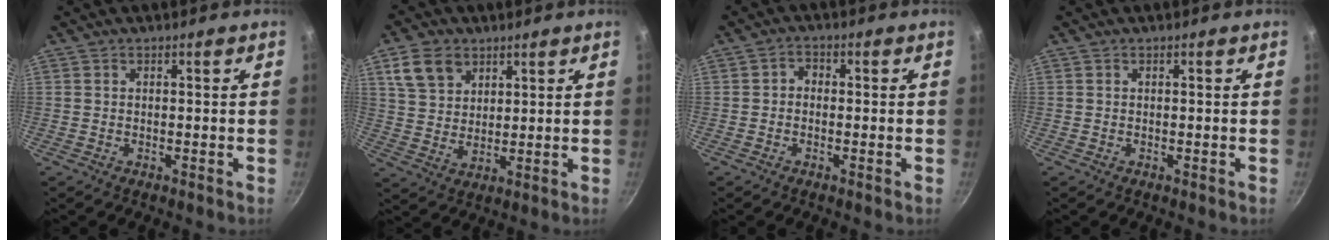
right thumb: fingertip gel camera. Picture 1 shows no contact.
{"total": 8.7, "force": [4.5, 6.1, 4.3], "torque": [-0.063, -0.007, 0.088]}
{"total": 2.1, "force": [-0.4, 1.7, 1.1], "torque": [-0.014, 0.009, -0.012]}
{"total": 0.0}